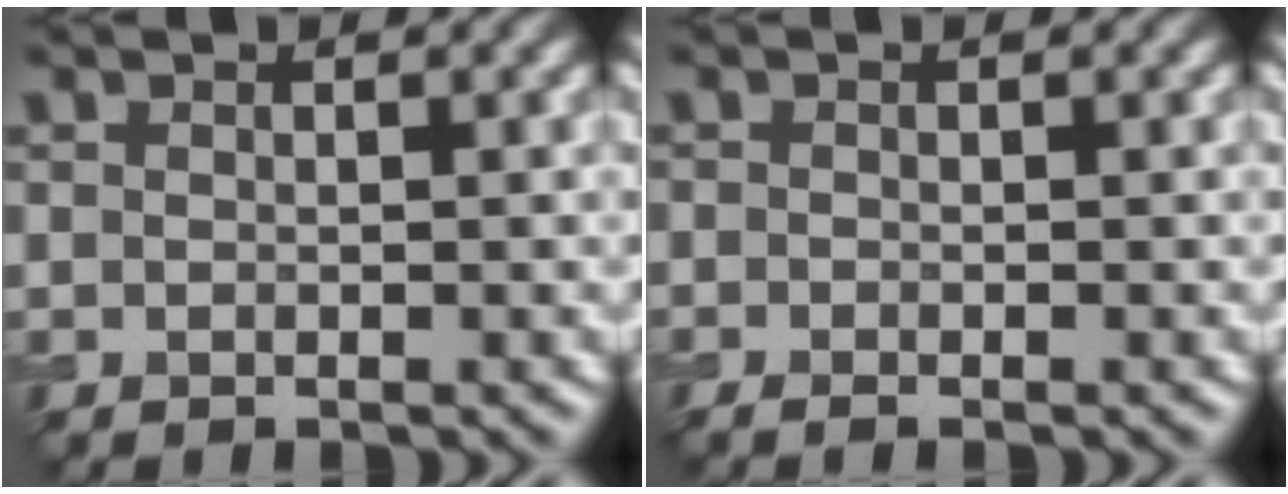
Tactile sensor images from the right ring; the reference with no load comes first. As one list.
[{"total": 0.9, "force": [-0.6, 0.2, 0.6], "torque": [-0.013, -0.005, -0.014]}]